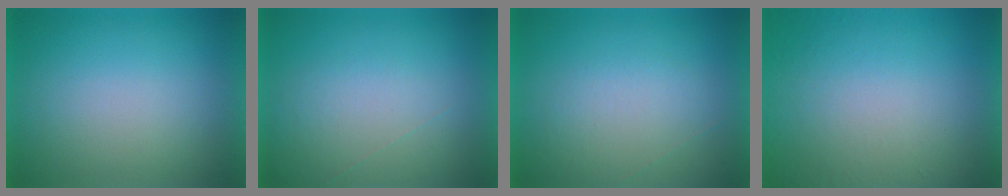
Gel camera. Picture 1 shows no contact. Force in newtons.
{"total": 1.0}
{"total": 1.0}
{"total": 5.2}